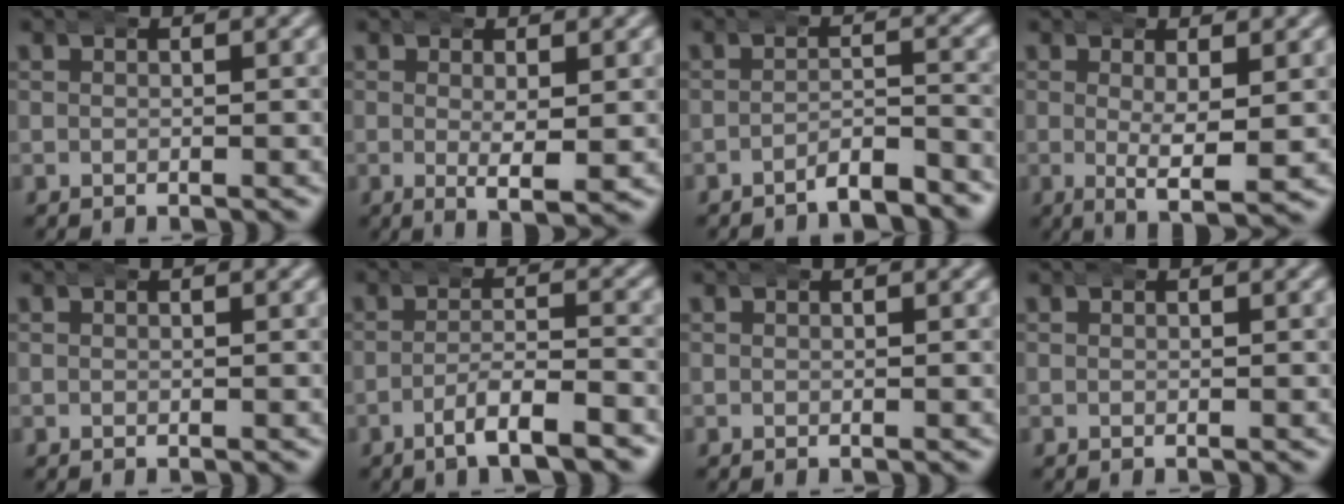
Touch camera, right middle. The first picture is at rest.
{"total": 3.6, "force": [-0.4, 1.0, 3.4], "torque": [-0.056, -0.010, -0.003]}
{"total": 4.1, "force": [-3.9, 0.6, 1.3], "torque": [-0.011, -0.006, -0.068]}
{"total": 4.8, "force": [-0.4, 1.4, 4.6], "torque": [-0.072, -0.014, -0.001]}
{"total": 0.0}
{"total": 4.5, "force": [-3.2, 0.8, 3.1], "torque": [-0.051, -0.003, -0.055]}
{"total": 0.0}
{"total": 0.0}